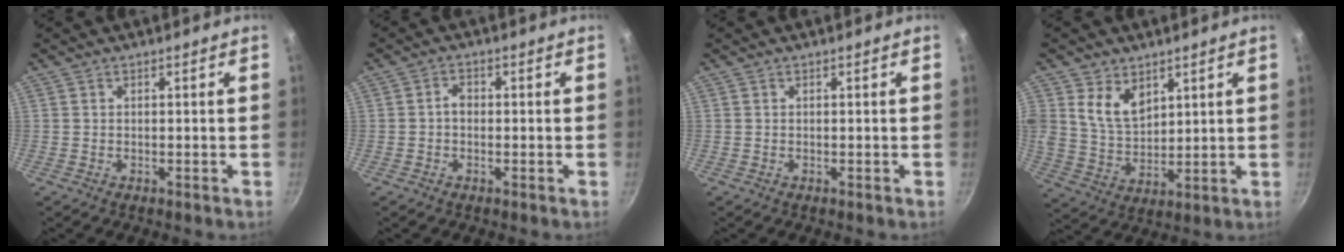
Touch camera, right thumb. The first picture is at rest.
{"total": 2.0, "force": [-0.3, 1.5, 1.3], "torque": [-0.016, 0.010, -0.007]}
{"total": 0.0}
{"total": 8.4, "force": [4.2, 5.5, 4.6], "torque": [-0.070, -0.033, 0.088]}